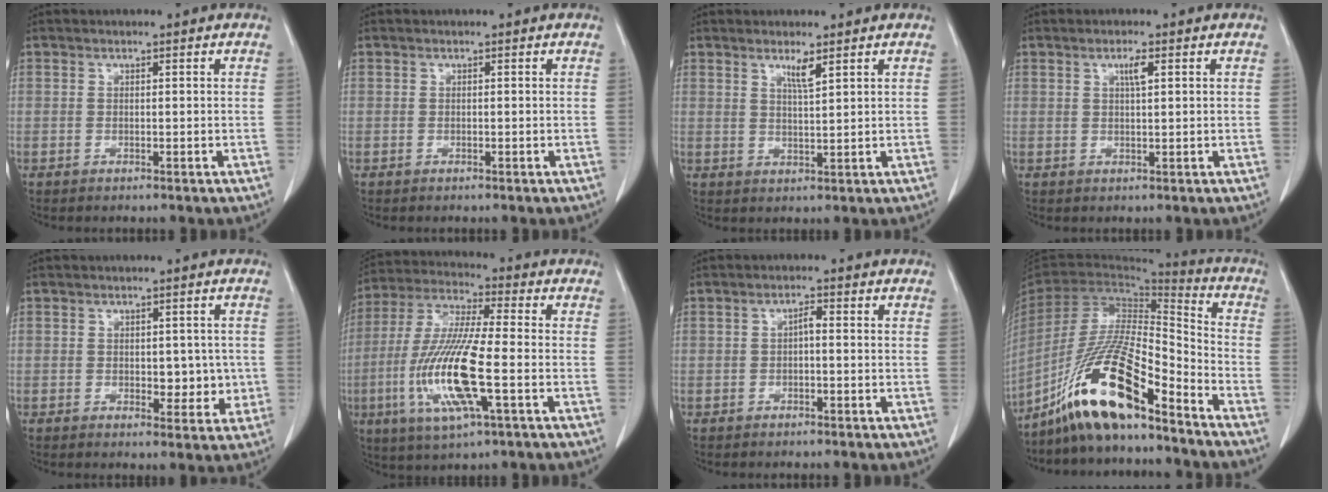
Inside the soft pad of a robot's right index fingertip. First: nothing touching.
{"total": 0.0}
{"total": 2.7, "force": [1.8, -0.1, 2.0], "torque": [-0.040, -0.007, 0.037]}
{"total": 2.1, "force": [0.9, 0.2, 1.9], "torque": [-0.036, 0.000, 0.016]}
{"total": 4.6, "force": [-0.3, 2.7, 3.7], "torque": [-0.034, 0.001, 0.004]}
{"total": 15.4, "force": [-3.8, 1.8, 14.8], "torque": [-0.312, -0.014, -0.072]}
{"total": 1.5, "force": [-0.1, 0.4, 1.4], "torque": [-0.024, 0.005, -0.002]}
{"total": 17.2, "force": [-12.2, 2.2, 11.9], "torque": [-0.233, -0.008, -0.226]}